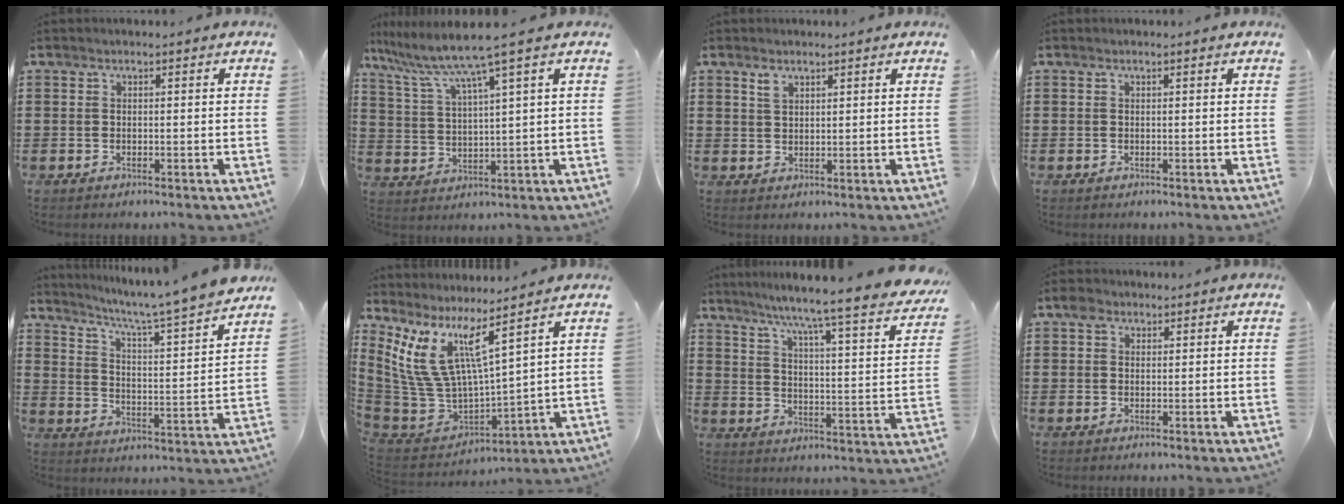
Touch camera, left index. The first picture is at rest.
{"total": 6.7, "force": [4.8, -0.8, 4.7], "torque": [-0.117, -0.032, 0.073]}
{"total": 2.2, "force": [1.6, 1.2, 0.8], "torque": [-0.013, -0.001, 0.029]}
{"total": 0.0}
{"total": 5.4, "force": [4.8, -1.0, 2.2], "torque": [-0.066, -0.049, 0.070]}
{"total": 9.8, "force": [5.4, 3.2, 7.5], "torque": [-0.202, -0.065, 0.088]}
{"total": 5.8, "force": [5.0, -1.2, 2.8], "torque": [-0.069, -0.056, 0.069]}
{"total": 2.1, "force": [1.2, 1.5, 0.6], "torque": [-0.010, 0.003, 0.021]}